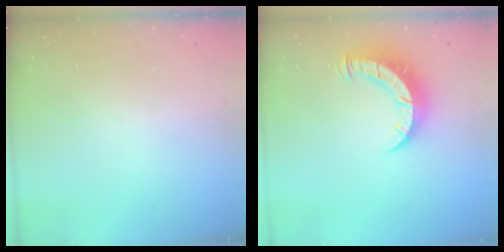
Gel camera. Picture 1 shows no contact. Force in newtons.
{"total": 8.2, "press": 8.2, "slide": 1.0}